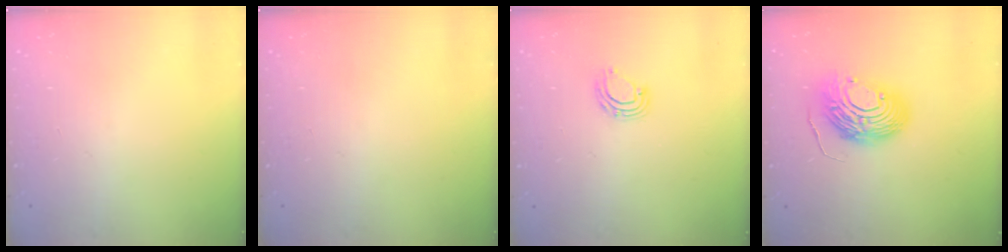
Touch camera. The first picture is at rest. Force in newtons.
{"total": 0.0}
{"total": 6.9, "press": 6.8, "slide": 0.9}
{"total": 13.1, "press": 13.1, "slide": 1.3}